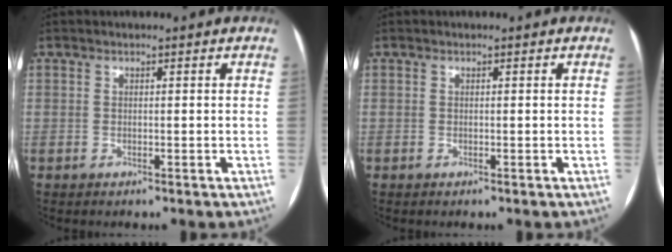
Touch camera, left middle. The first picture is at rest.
{"total": 0.0}